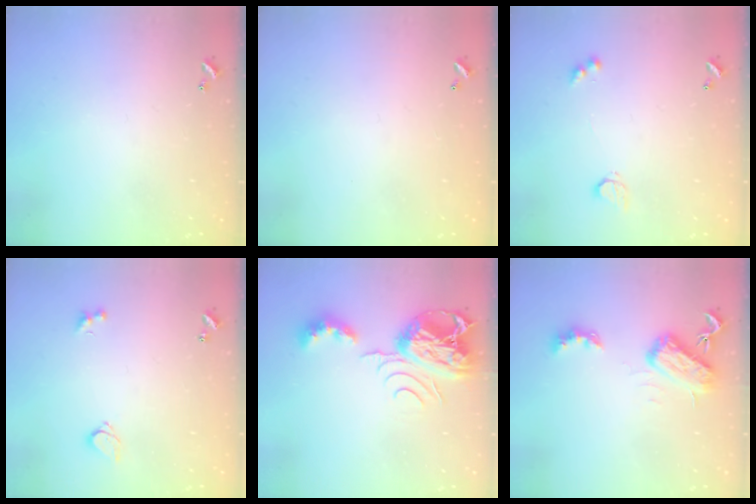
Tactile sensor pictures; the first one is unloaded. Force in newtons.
{"total": 2.9, "press": 2.9, "slide": 0.1}
{"total": 3.2, "press": 3.2, "slide": 0.4}
{"total": 2.8, "press": 2.5, "slide": 1.3}
{"total": 7.9, "press": 7.8, "slide": 1.1}
{"total": 5.7, "press": 5.7, "slide": 0.5}